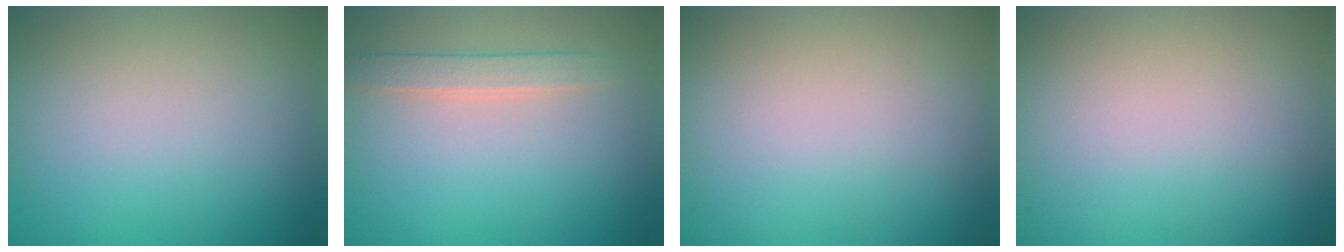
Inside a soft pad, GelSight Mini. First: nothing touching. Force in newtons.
{"total": 1.9, "press": 1.9, "slide": 0.1}
{"total": 0.0}
{"total": 0.0}